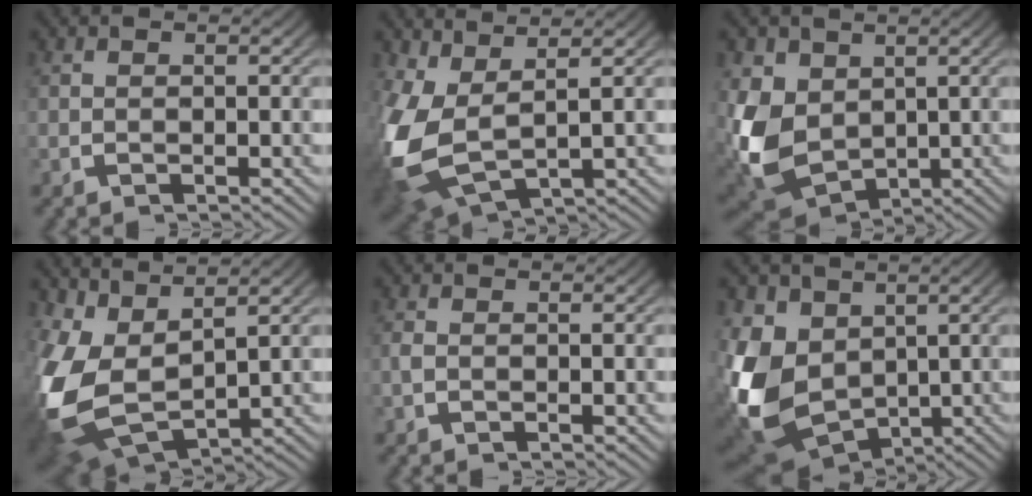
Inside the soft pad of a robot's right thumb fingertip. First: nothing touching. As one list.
[{"total": 10.0, "force": [-0.9, 7.0, 7.1], "torque": [-0.210, -0.057, 0.020]}, {"total": 10.5, "force": [-1.3, 8.1, 6.5], "torque": [-0.193, -0.061, 0.014]}, {"total": 13.2, "force": [-1.5, 9.4, 9.2], "torque": [-0.268, -0.076, 0.016]}, {"total": 0.5, "force": [-0.3, 0.3, 0.4], "torque": [-0.011, -0.001, -0.004]}, {"total": 13.8, "force": [-2.0, 10.7, 8.4], "torque": [-0.249, -0.082, 0.007]}]